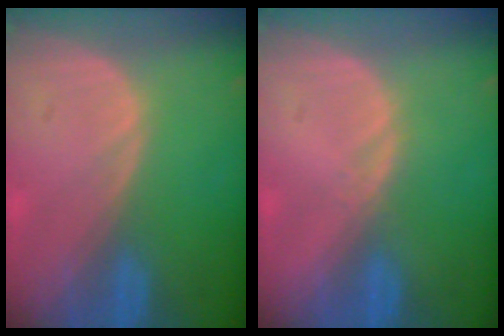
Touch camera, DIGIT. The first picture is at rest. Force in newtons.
{"total": 0.8, "press": 0.6, "slide": 0.5}